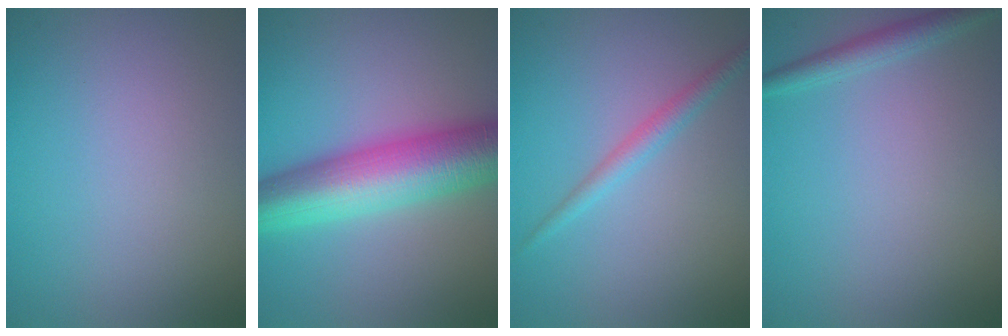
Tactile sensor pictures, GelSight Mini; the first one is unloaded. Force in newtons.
{"total": 9.7, "press": 9.7, "slide": 0.2}
{"total": 1.8, "press": 1.8, "slide": 0.1}
{"total": 1.8, "press": 1.8, "slide": 0.1}